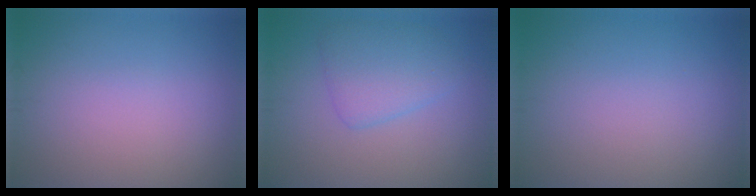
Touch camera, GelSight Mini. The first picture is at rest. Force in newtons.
{"total": 3.3, "press": 3.3, "slide": 0.1}
{"total": 0.0}